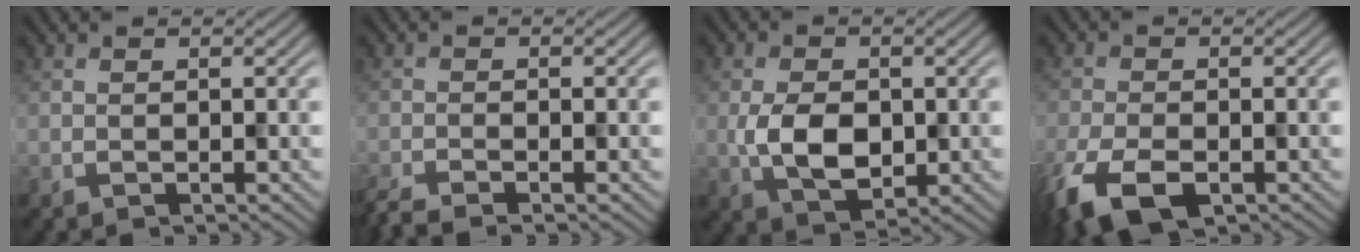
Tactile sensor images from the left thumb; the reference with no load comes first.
{"total": 3.6, "force": [-3.1, 0.2, 1.7], "torque": [-0.039, -0.001, -0.059]}
{"total": 5.2, "force": [-0.5, 3.4, 3.9], "torque": [-0.078, -0.009, -0.007]}
{"total": 8.6, "force": [-5.3, 3.9, 5.4], "torque": [-0.115, -0.022, -0.095]}